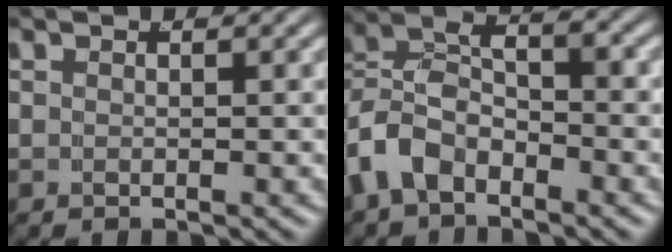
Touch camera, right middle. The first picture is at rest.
{"total": 8.2, "force": [-1.5, 7.1, 3.9], "torque": [-0.098, -0.010, -0.038]}